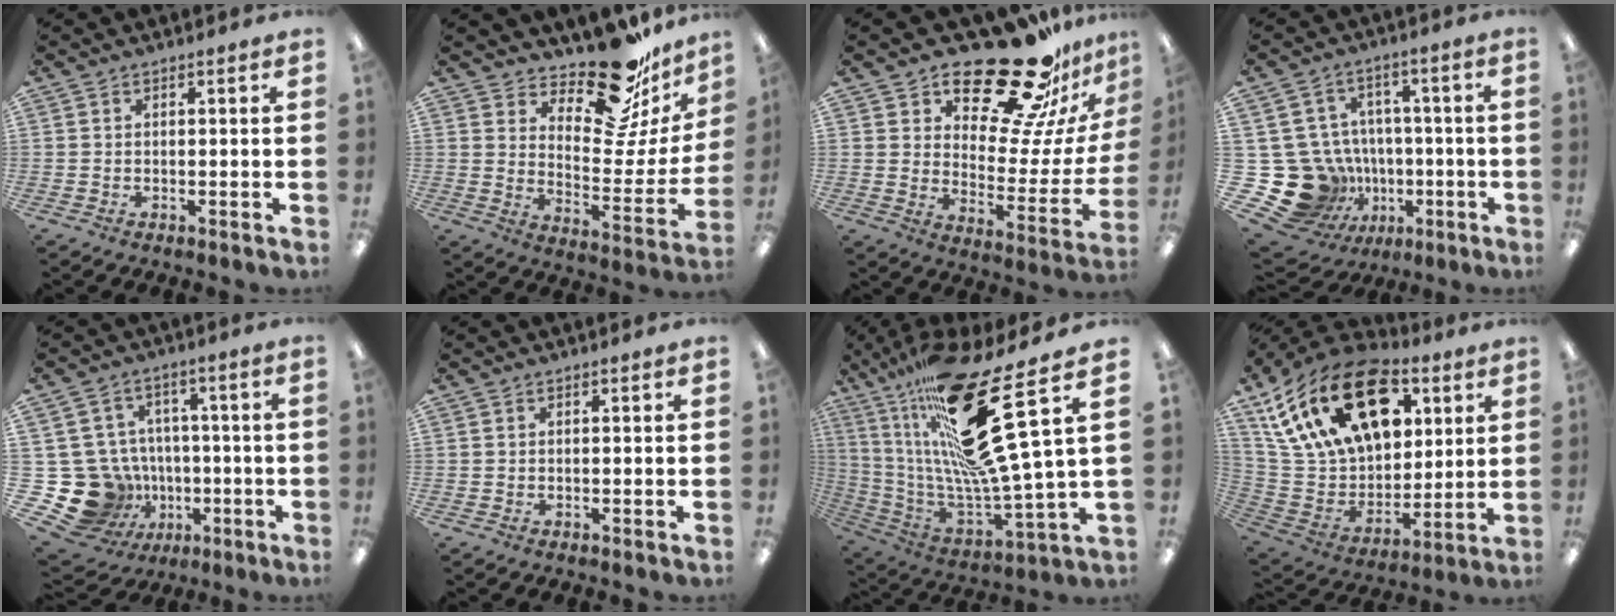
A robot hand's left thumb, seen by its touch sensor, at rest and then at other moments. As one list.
[{"total": 19.7, "force": [15.8, 7.4, 9.3], "torque": [-0.127, -0.120, 0.267]}, {"total": 23.8, "force": [19.6, 7.9, 10.8], "torque": [-0.151, -0.148, 0.326]}, {"total": 20.8, "force": [-3.9, 18.5, 8.6], "torque": [-0.170, 0.007, -0.009]}, {"total": 18.3, "force": [-3.7, 16.5, 7.0], "torque": [-0.154, 0.012, -0.017]}, {"total": 0.0}, {"total": 34.4, "force": [12.9, 11.8, 29.7], "torque": [-0.475, -0.080, 0.223]}, {"total": 26.7, "force": [12.6, 16.3, 17.0], "torque": [-0.318, -0.049, 0.229]}]